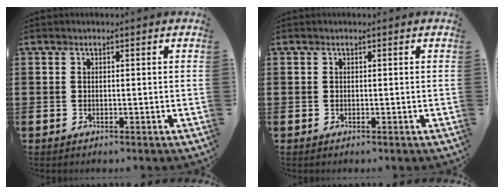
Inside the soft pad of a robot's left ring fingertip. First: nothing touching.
{"total": 0.0}